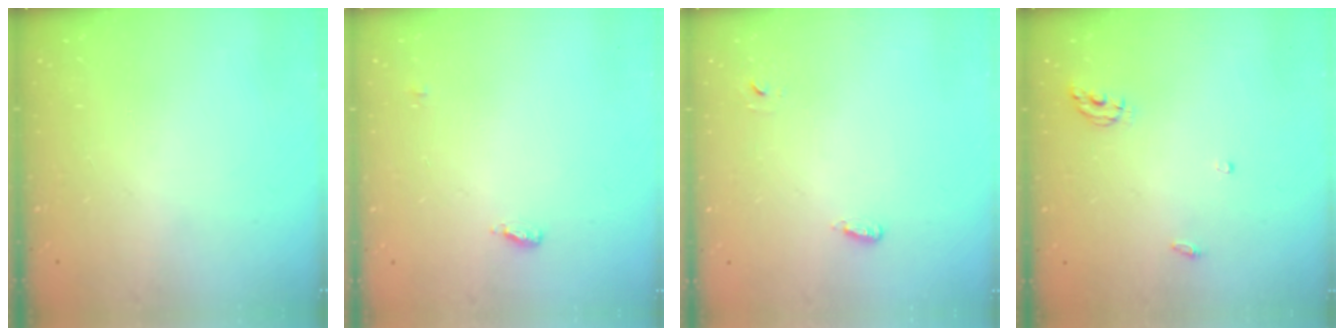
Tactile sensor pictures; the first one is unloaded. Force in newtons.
{"total": 4.6, "press": 4.5, "slide": 0.7}
{"total": 3.2, "press": 2.9, "slide": 1.4}
{"total": 5.2, "press": 5.2, "slide": 0.4}